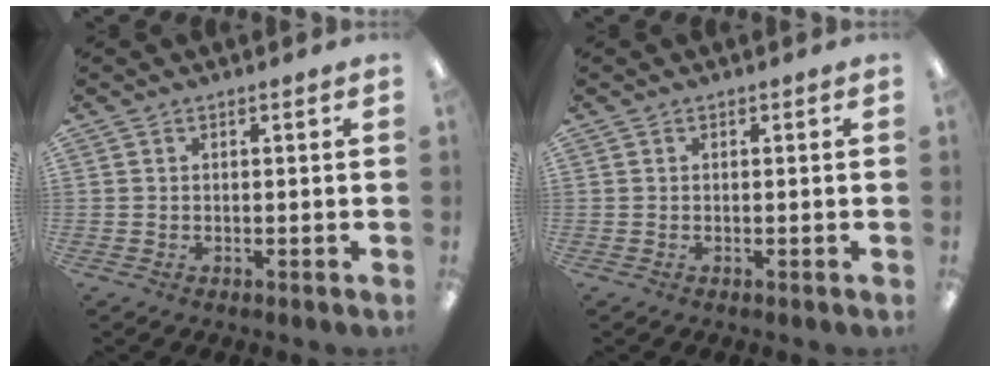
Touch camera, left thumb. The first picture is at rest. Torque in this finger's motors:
{"motor_torque": [0.00, 0.00, 0.00, 0.00, 0.00]}